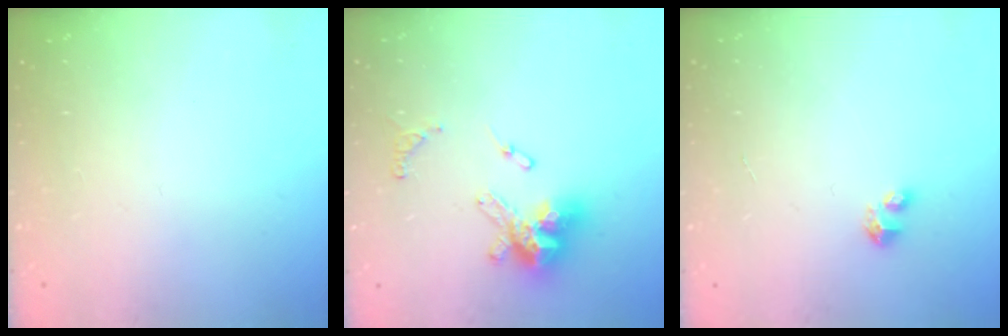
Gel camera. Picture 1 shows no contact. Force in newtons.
{"total": 13.4, "press": 13.4, "slide": 1.3}
{"total": 2.8, "press": 2.8, "slide": 0.1}